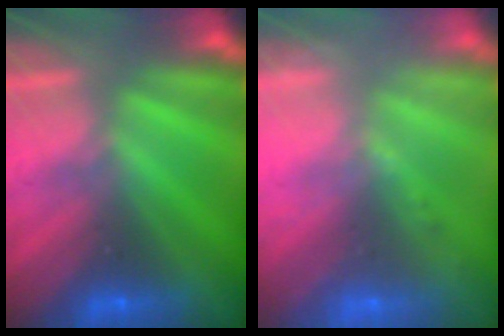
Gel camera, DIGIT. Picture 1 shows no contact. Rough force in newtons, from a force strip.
{"total": 2.4}